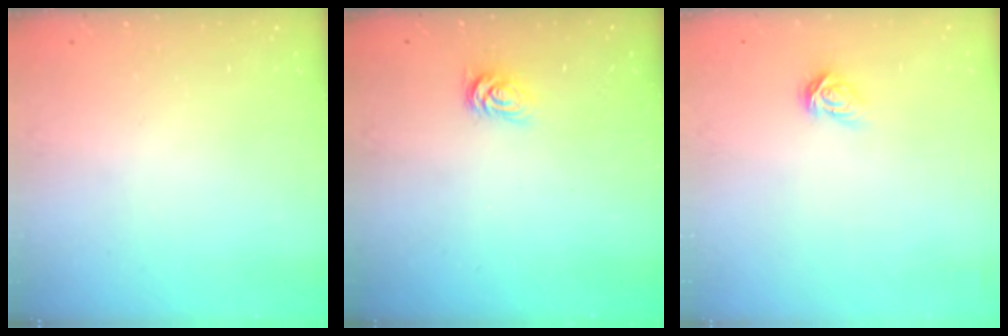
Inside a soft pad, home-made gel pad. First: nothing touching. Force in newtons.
{"total": 2.6, "press": 2.6, "slide": 0.4}
{"total": 3.6, "press": 3.5, "slide": 0.4}